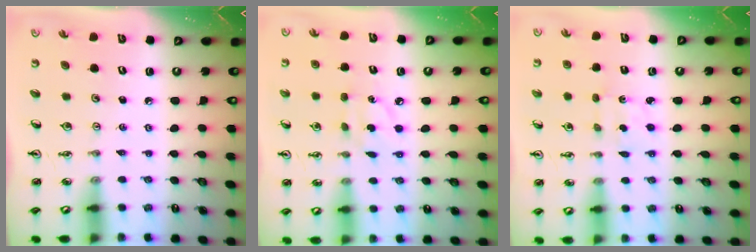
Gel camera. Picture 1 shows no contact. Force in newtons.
{"total": 4.7, "press": 4.7, "slide": 0.1}
{"total": 2.8, "press": 2.8, "slide": 0.5}